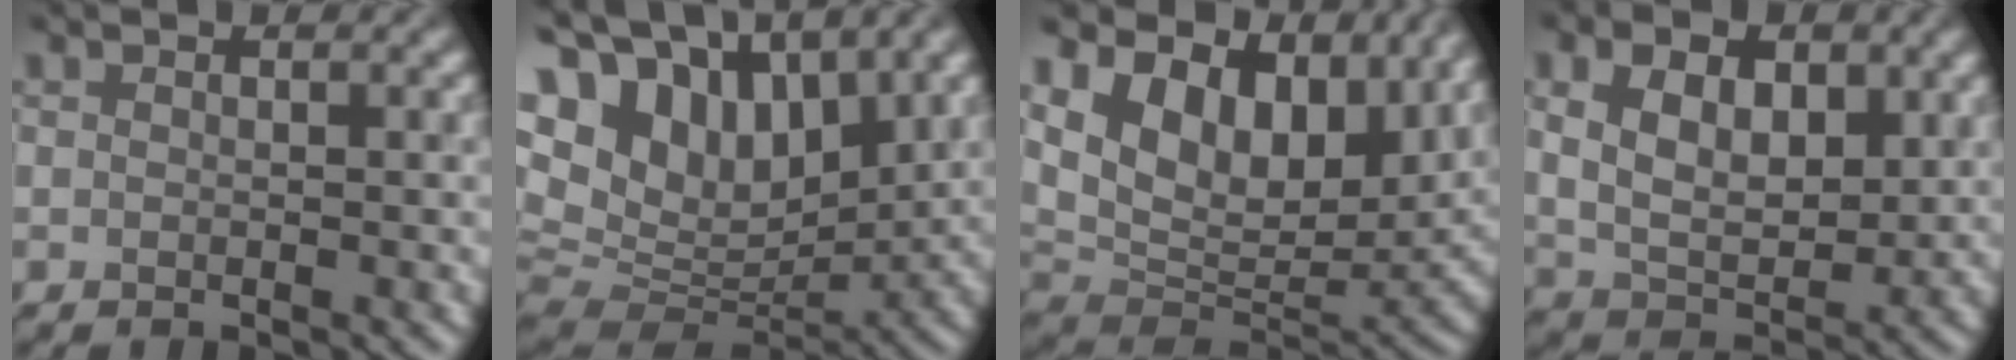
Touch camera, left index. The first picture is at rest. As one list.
[{"total": 18.4, "force": [9.5, 10.3, 11.9], "torque": [-0.252, 0.066, 0.157]}, {"total": 13.7, "force": [7.2, 8.1, 8.4], "torque": [-0.162, 0.020, 0.130]}, {"total": 6.8, "force": [2.0, 4.1, 4.9], "torque": [-0.094, -0.001, 0.034]}]